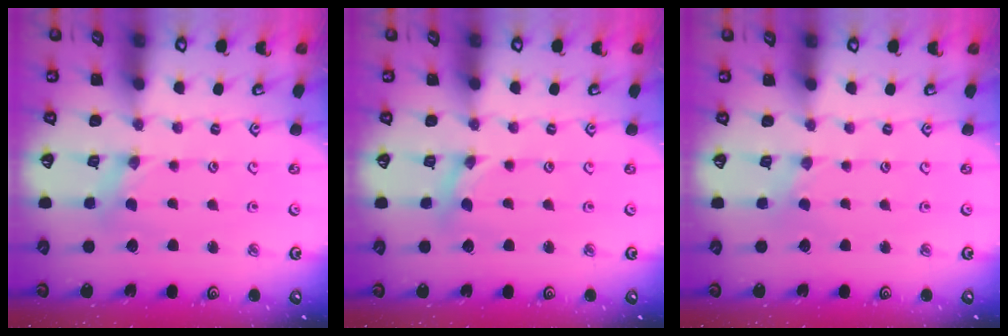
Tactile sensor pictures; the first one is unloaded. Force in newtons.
{"total": 0.6, "press": 0.5, "slide": 0.1}
{"total": 0.0}